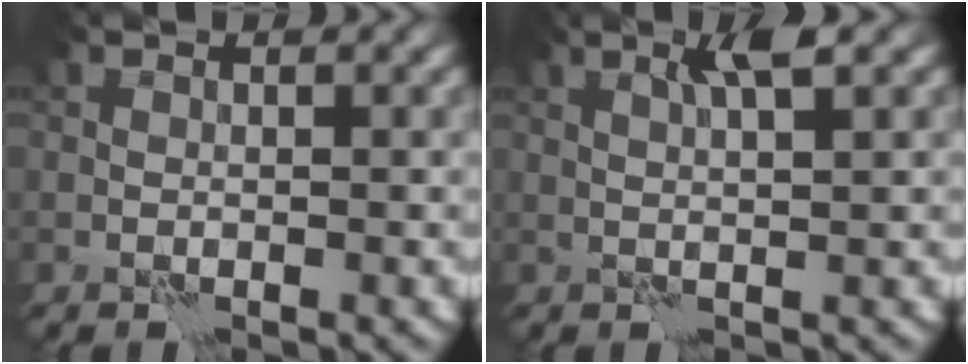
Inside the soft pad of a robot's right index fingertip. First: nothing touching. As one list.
[{"total": 2.8, "force": [1.4, 0.1, 2.4], "torque": [-0.046, 0.007, 0.023]}]